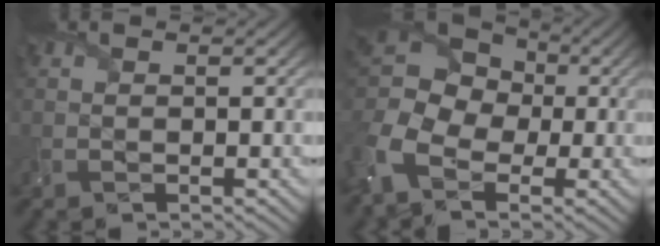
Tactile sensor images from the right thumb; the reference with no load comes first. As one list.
[{"total": 14.5, "force": [-2.7, 11.1, 8.9], "torque": [-0.261, -0.035, -0.039]}]